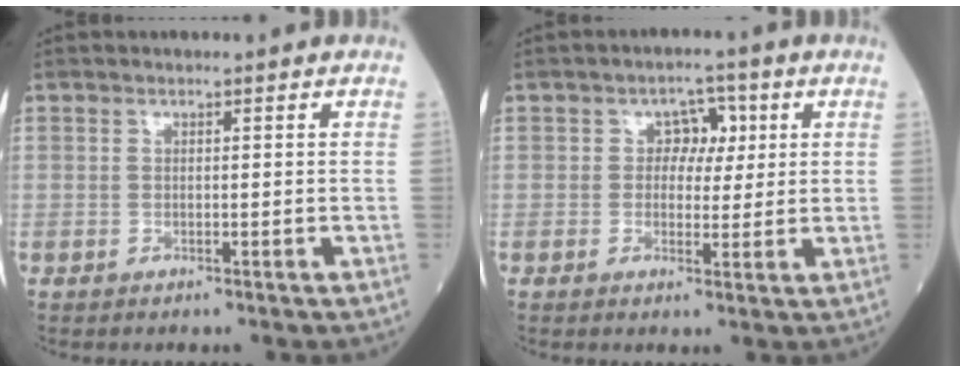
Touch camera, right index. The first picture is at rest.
{"total": 4.9, "force": [1.5, 3.5, 3.0], "torque": [-0.031, 0.014, 0.022]}